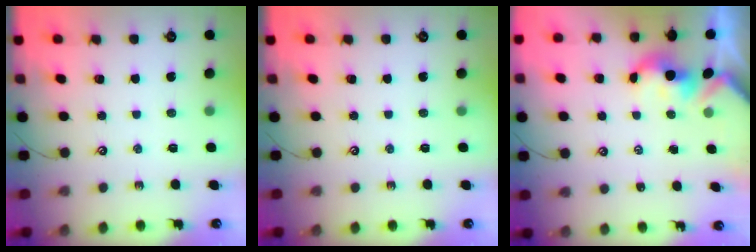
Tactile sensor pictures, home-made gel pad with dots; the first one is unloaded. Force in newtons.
{"total": 0.0}
{"total": 1.5, "press": 1.5, "slide": 0.3}